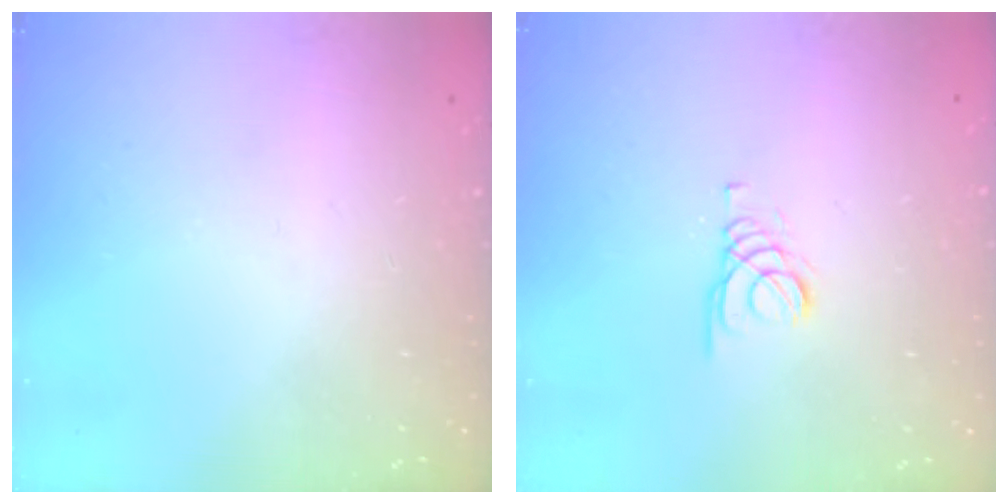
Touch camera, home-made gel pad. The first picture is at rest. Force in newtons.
{"total": 1.8, "press": 1.8, "slide": 0.2}